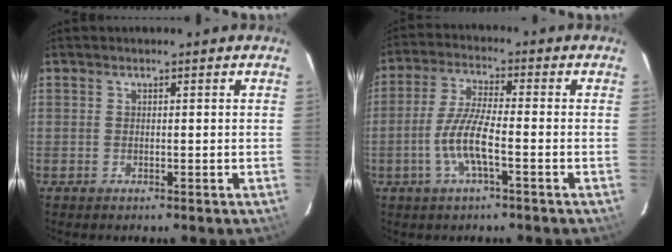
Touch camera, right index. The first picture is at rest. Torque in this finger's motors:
{"motor_torque": [1.17, -0.85, 0.81, 0.20]}